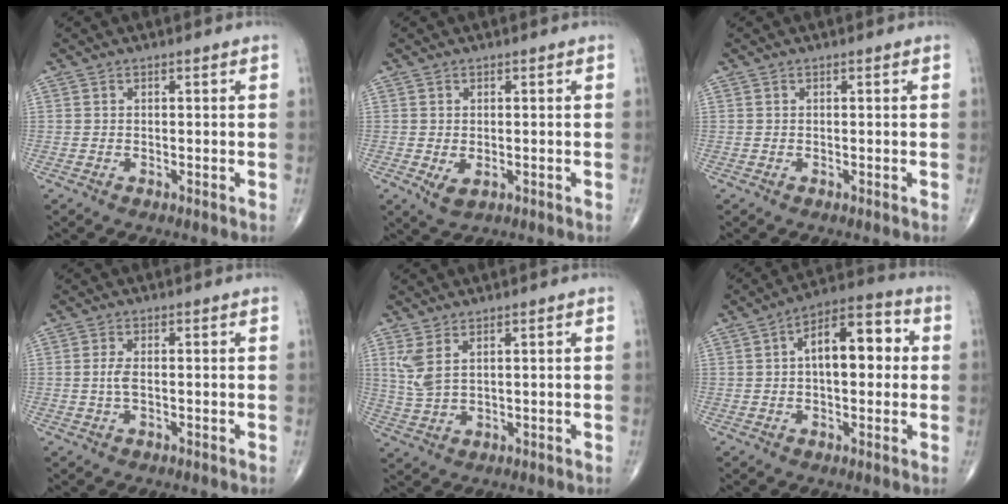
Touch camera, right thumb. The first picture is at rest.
{"total": 2.7, "force": [-0.7, 1.5, 2.1], "torque": [-0.033, -0.006, -0.003]}
{"total": 0.0}
{"total": 2.2, "force": [-0.1, 0.8, 2.0], "torque": [-0.051, -0.001, -0.001]}
{"total": 4.9, "force": [2.2, 1.9, 3.9], "torque": [-0.094, -0.006, 0.057]}
{"total": 12.8, "force": [1.7, 6.4, 10.9], "torque": [-0.144, 0.029, 0.018]}